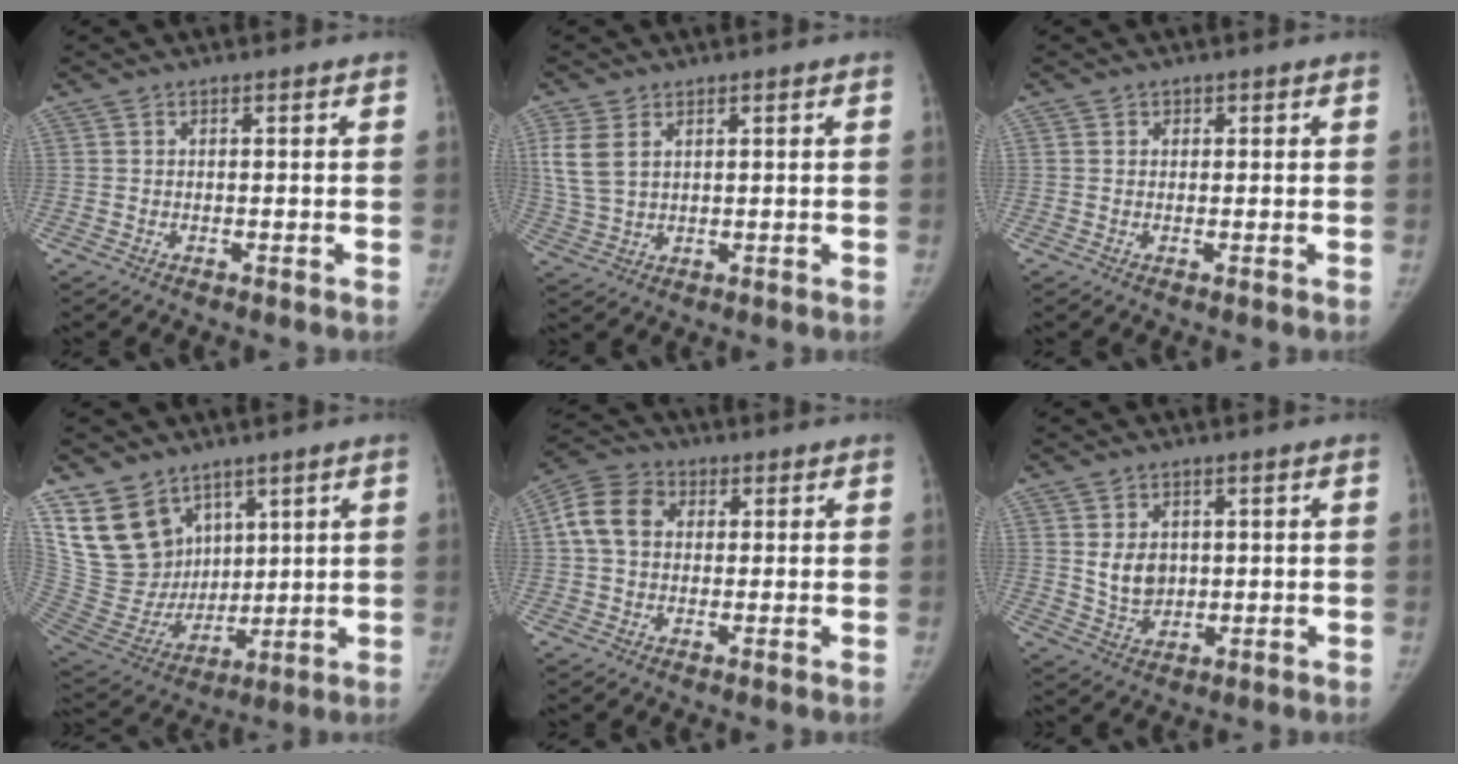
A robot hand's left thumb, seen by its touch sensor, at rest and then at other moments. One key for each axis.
{"total": 6.7, "fx": 2.5, "fy": 4.4, "fz": 4.4, "tx": -0.098, "ty": -0.002, "tz": 0.058}
{"total": 1.1, "fx": 0.4, "fy": 1.0, "fz": 0.0, "tx": 0.014, "ty": 0.000, "tz": 0.002}
{"total": 16.4, "fx": 9.7, "fy": 11.5, "fz": 6.5, "tx": -0.091, "ty": -0.040, "tz": 0.210}
{"total": 9.4, "fx": 1.9, "fy": 7.4, "fz": 5.5, "tx": -0.093, "ty": 0.018, "tz": 0.026}
{"total": 6.1, "fx": 1.2, "fy": 4.7, "fz": 3.7, "tx": -0.041, "ty": -0.014, "tz": 0.034}